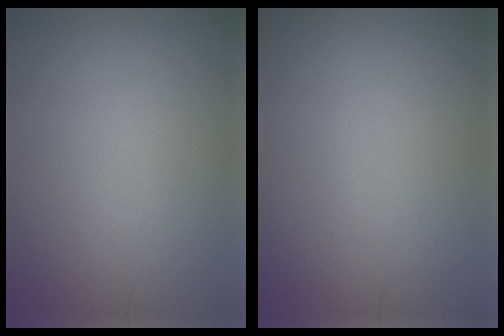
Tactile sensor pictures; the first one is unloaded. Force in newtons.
{"total": 0.0}